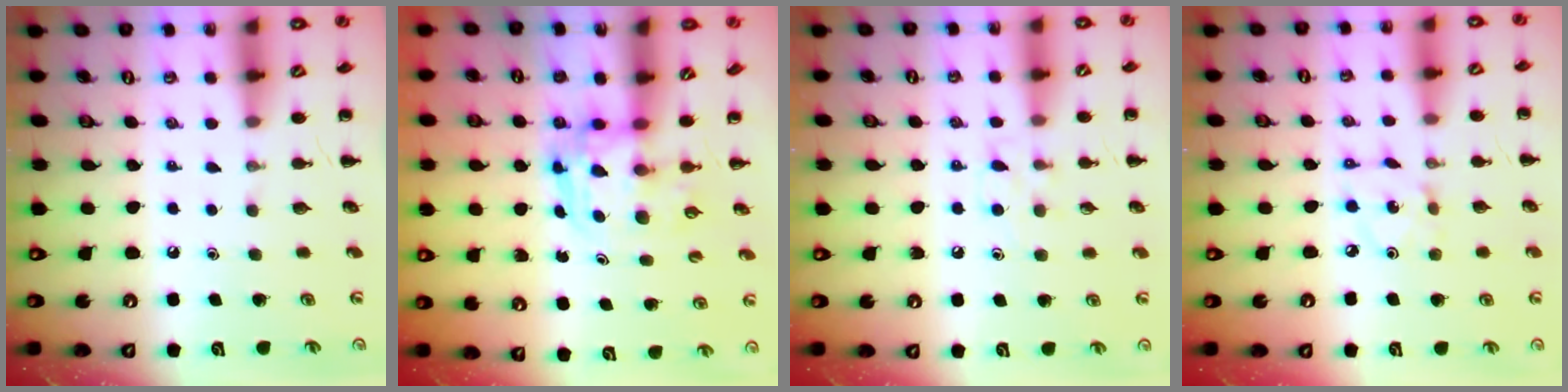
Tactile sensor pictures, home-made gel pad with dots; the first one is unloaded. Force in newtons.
{"total": 3.4, "press": 3.4, "slide": 0.7}
{"total": 6.0, "press": 5.7, "slide": 1.9}
{"total": 2.1, "press": 2.0, "slide": 0.6}